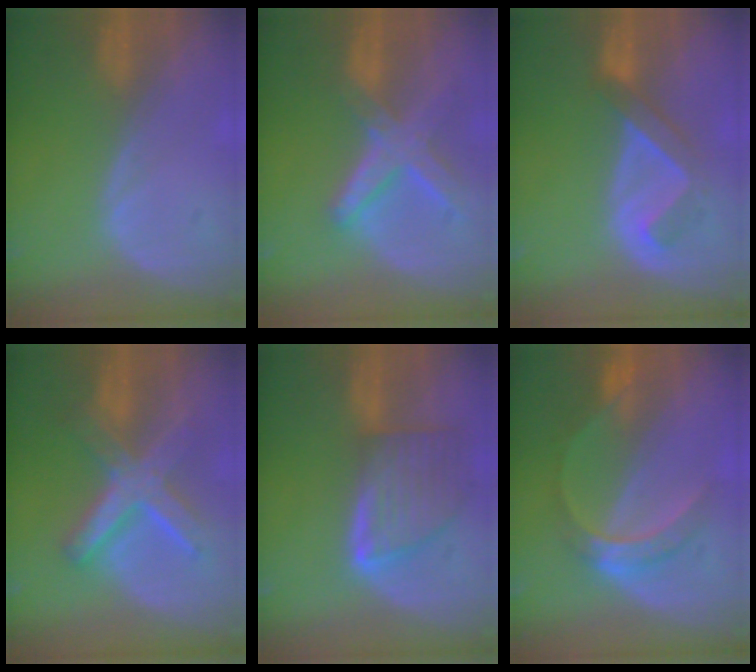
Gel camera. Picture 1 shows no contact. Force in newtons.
{"total": 8.2, "press": 7.1, "slide": 4.3}
{"total": 5.1, "press": 4.7, "slide": 2.0}
{"total": 9.0, "press": 9.0, "slide": 0.7}
{"total": 8.1, "press": 7.2, "slide": 3.6}
{"total": 5.6, "press": 5.5, "slide": 1.0}